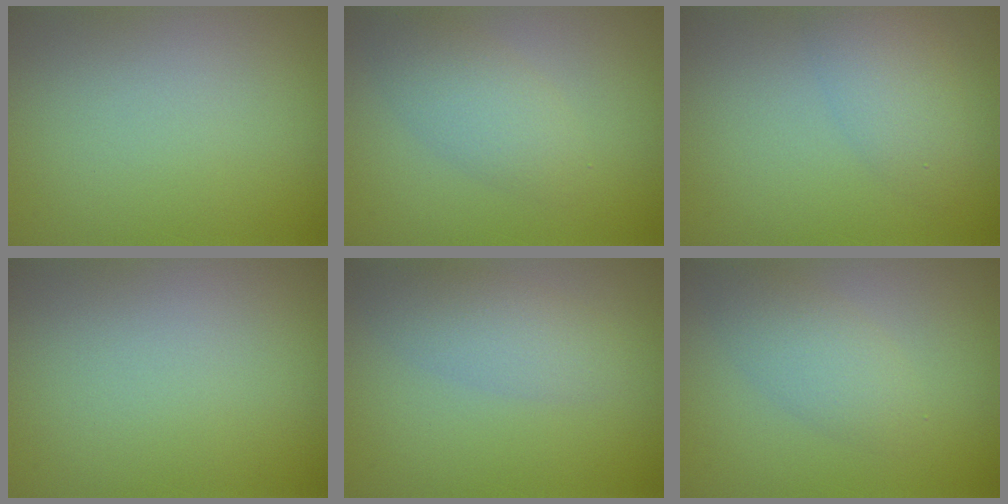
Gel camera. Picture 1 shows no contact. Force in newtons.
{"total": 2.7, "press": 2.7, "slide": 0.0}
{"total": 3.4, "press": 3.4, "slide": 0.0}
{"total": 0.0}
{"total": 2.8, "press": 2.8, "slide": 0.2}
{"total": 2.7, "press": 2.7, "slide": 0.1}